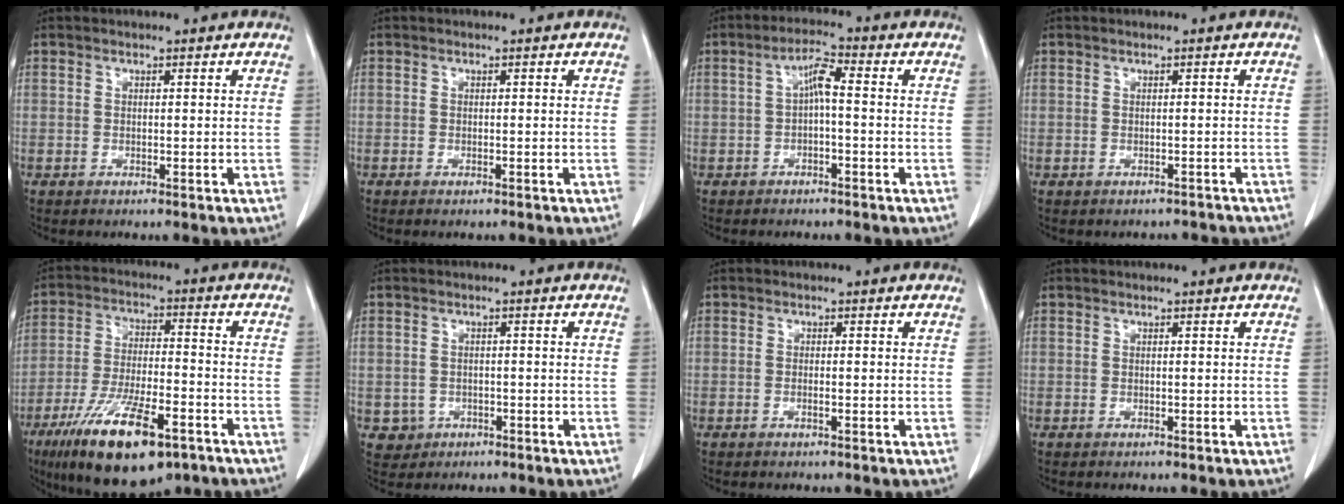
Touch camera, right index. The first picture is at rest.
{"total": 0.7, "force": [-0.5, 0.1, 0.5], "torque": [-0.009, -0.001, -0.005]}
{"total": 4.0, "force": [-0.1, 0.8, 3.9], "torque": [-0.070, 0.016, -0.003]}
{"total": 3.3, "force": [-2.9, 1.7, -0.1], "torque": [0.002, 0.016, -0.033]}
{"total": 16.8, "force": [-10.1, 4.6, 12.6], "torque": [-0.236, -0.024, -0.170]}
{"total": 3.0, "force": [-1.1, 2.9, 0.2], "torque": [0.003, 0.009, -0.012]}
{"total": 0.7, "force": [-0.4, 0.1, 0.6], "torque": [-0.014, 0.000, -0.006]}
{"total": 0.0}